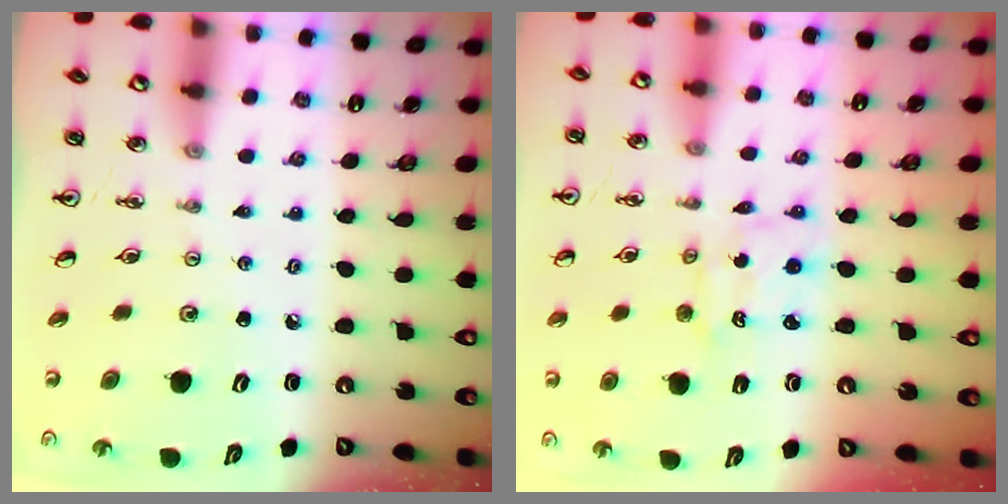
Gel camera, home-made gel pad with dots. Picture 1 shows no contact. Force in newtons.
{"total": 1.2, "press": 1.2, "slide": 0.1}